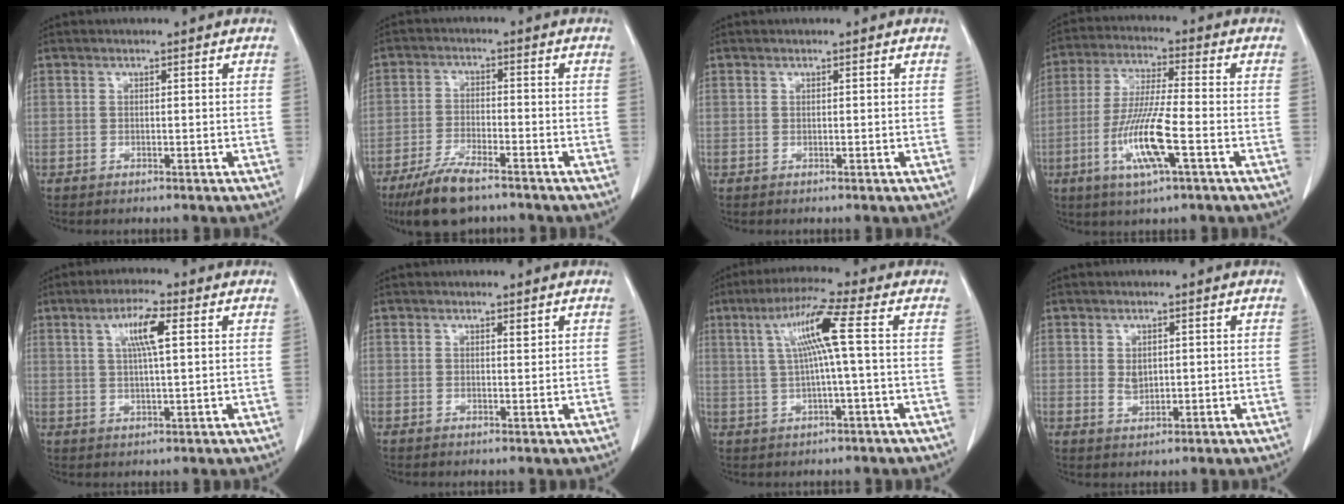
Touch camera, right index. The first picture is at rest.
{"total": 8.6, "force": [-6.5, 2.1, 5.2], "torque": [-0.102, -0.017, -0.118]}
{"total": 0.0}
{"total": 11.4, "force": [-3.9, 0.7, 10.7], "torque": [-0.215, -0.014, -0.076]}
{"total": 5.9, "force": [2.0, 0.6, 5.5], "torque": [-0.102, 0.005, 0.035]}
{"total": 0.8, "force": [0.5, 0.2, 0.5], "torque": [-0.011, -0.005, 0.008]}
{"total": 7.8, "force": [1.4, -0.9, 7.6], "torque": [-0.145, 0.019, 0.031]}
{"total": 2.4, "force": [0.4, 1.7, 1.6], "torque": [-0.028, -0.003, 0.012]}